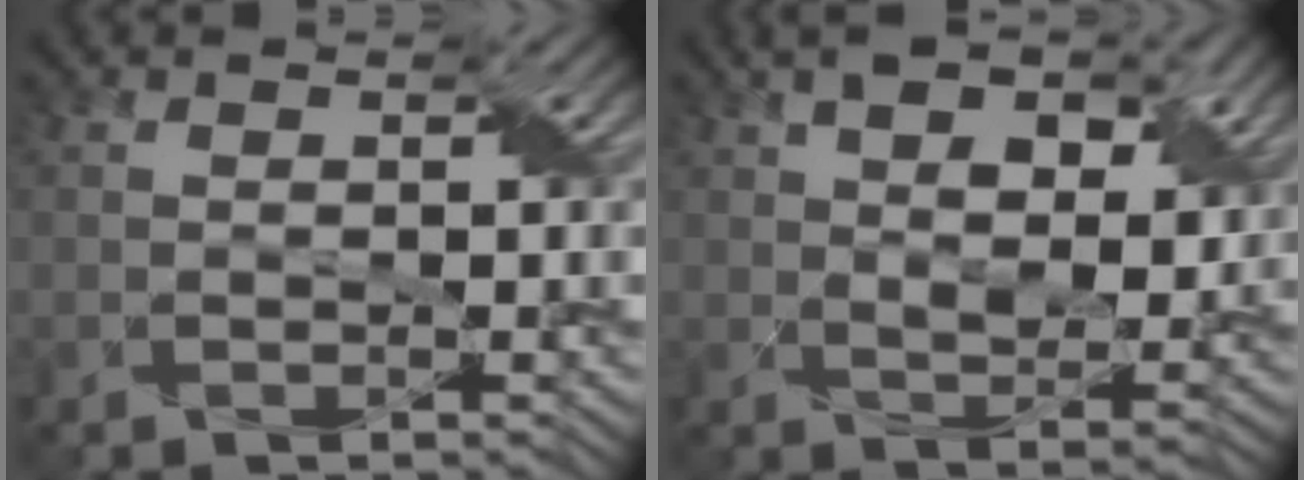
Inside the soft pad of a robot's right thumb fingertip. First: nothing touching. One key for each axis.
{"total": 9.5, "fx": 4.2, "fy": 4.9, "fz": 7.0, "tx": -0.112, "ty": 0.000, "tz": 0.063}